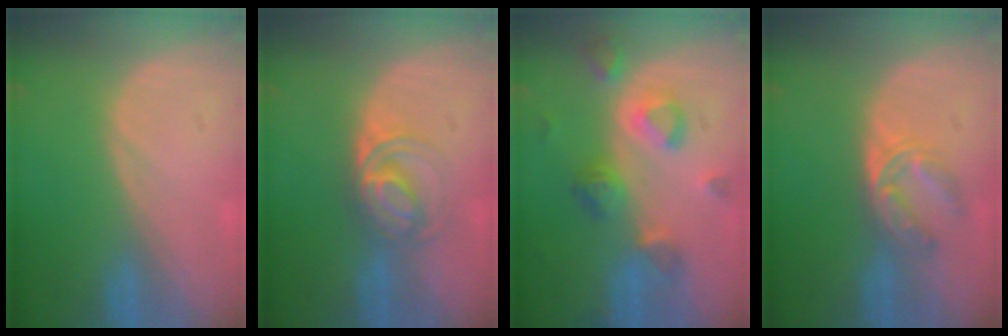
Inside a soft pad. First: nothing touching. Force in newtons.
{"total": 5.8, "press": 5.4, "slide": 2.1}
{"total": 7.6, "press": 7.5, "slide": 1.6}
{"total": 5.9, "press": 4.8, "slide": 3.4}